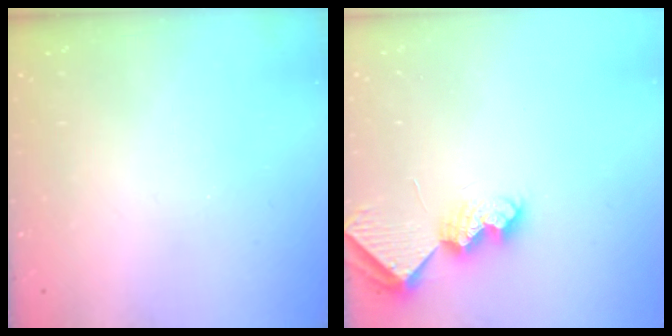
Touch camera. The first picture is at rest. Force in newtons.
{"total": 7.8, "press": 7.8, "slide": 0.2}